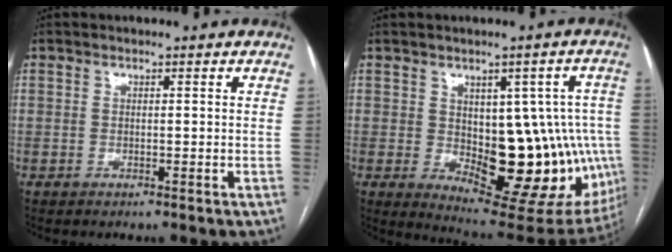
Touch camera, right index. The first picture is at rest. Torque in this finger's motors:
{"motor_torque": [2.00, -0.05, 0.50, 0.07]}